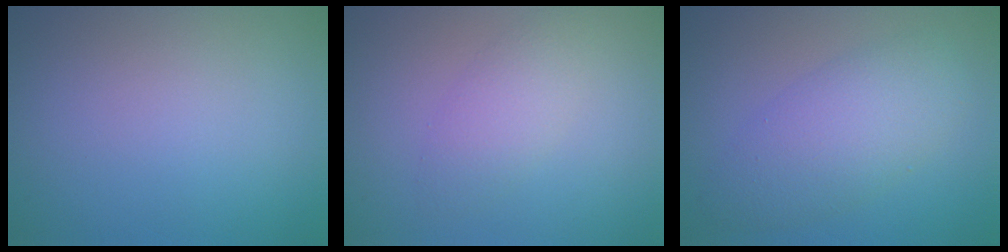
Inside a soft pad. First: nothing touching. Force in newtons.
{"total": 2.4, "press": 2.4, "slide": 0.2}
{"total": 4.9, "press": 4.9, "slide": 0.0}